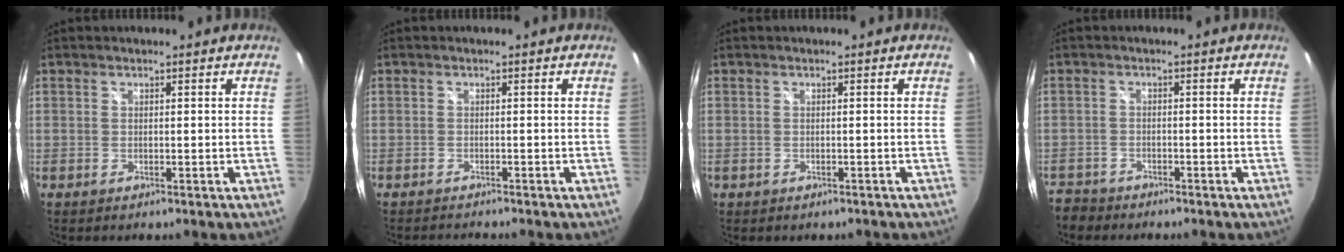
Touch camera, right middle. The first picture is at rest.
{"total": 3.1, "force": [-3.0, 0.0, 1.0], "torque": [-0.024, -0.021, -0.050]}
{"total": 1.0, "force": [-0.6, 0.8, 0.2], "torque": [-0.007, -0.003, -0.005]}
{"total": 5.3, "force": [-4.6, 2.6, 0.5], "torque": [-0.039, -0.010, -0.089]}